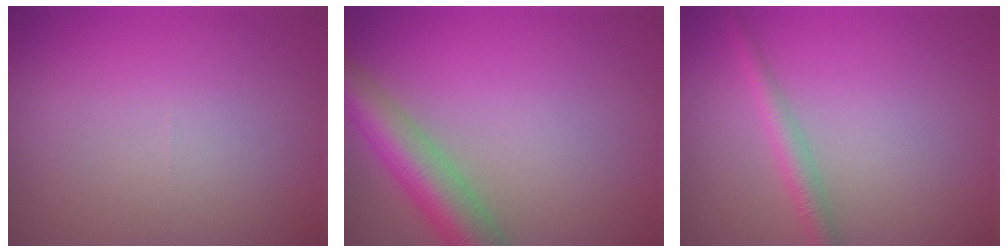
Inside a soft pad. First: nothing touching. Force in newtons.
{"total": 5.7, "press": 5.7, "slide": 0.2}
{"total": 2.0, "press": 2.0, "slide": 0.1}